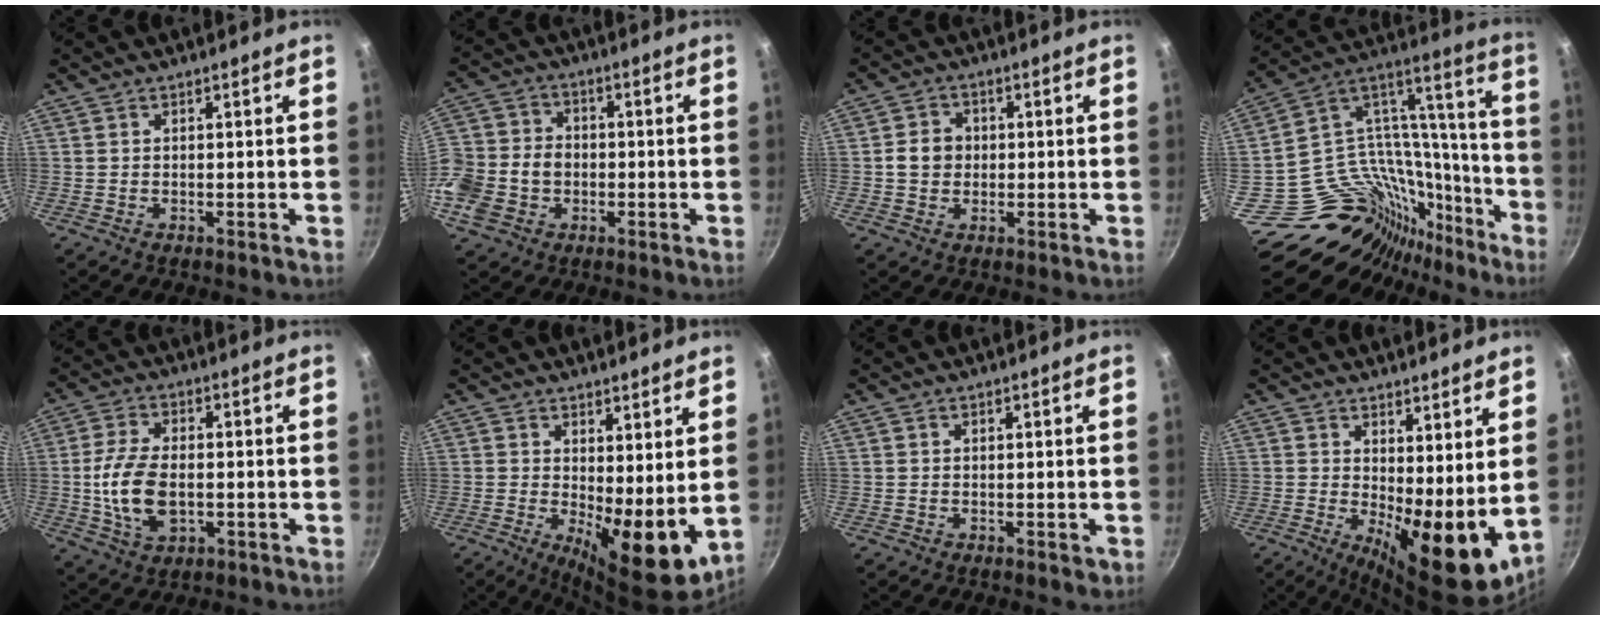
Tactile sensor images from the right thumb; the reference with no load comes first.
{"total": 14.4, "force": [-3.3, 11.8, 7.6], "torque": [-0.153, 0.032, -0.070]}
{"total": 4.9, "force": [0.0, 4.3, 2.3], "torque": [-0.017, 0.009, -0.007]}
{"total": 28.0, "force": [-12.7, 20.2, 14.6], "torque": [-0.172, 0.127, -0.194]}
{"total": 10.8, "force": [-1.0, 6.2, 8.8], "torque": [-0.172, 0.006, -0.017]}
{"total": 10.7, "force": [1.5, 4.1, 9.8], "torque": [-0.126, -0.029, 0.029]}
{"total": 1.0, "force": [0.3, 0.6, 0.7], "torque": [-0.003, 0.000, 0.005]}
{"total": 13.9, "force": [2.4, 5.5, 12.5], "torque": [-0.153, -0.030, 0.044]}